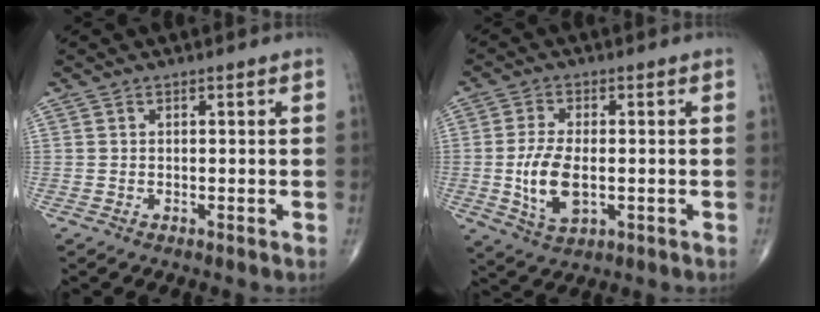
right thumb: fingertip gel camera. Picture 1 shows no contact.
{"total": 8.8, "force": [-1.1, 4.4, 7.5], "torque": [-0.150, -0.007, -0.018]}